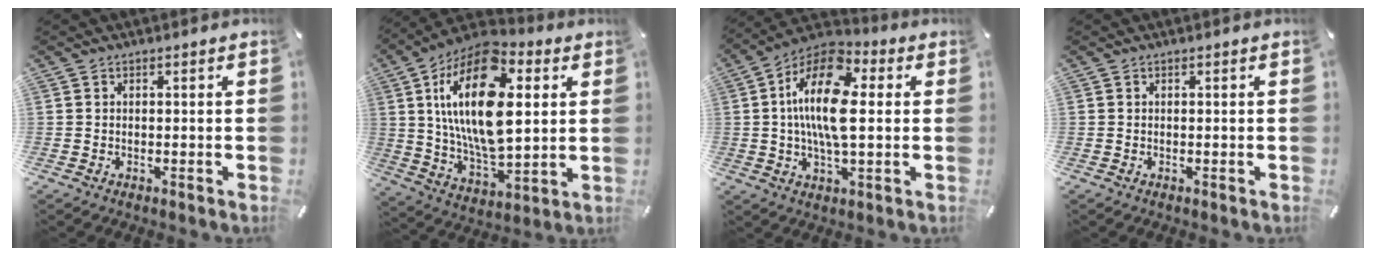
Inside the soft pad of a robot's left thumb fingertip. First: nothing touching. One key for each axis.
{"total": 23.0, "fx": 6.3, "fy": 12.6, "fz": 18.2, "tx": -0.367, "ty": -0.016, "tz": 0.099}
{"total": 16.5, "fx": 2.1, "fy": 7.9, "fz": 14.3, "tx": -0.293, "ty": 0.000, "tz": 0.032}
{"total": 0.0}